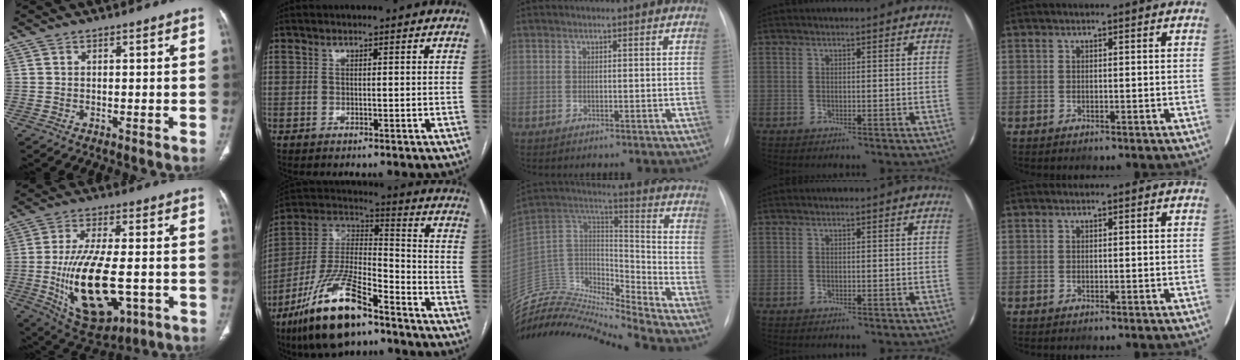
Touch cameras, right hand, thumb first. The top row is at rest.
{"thumb": {"total": 19.7, "force": [-4.0, 9.0, 17.0], "torque": [-0.306, -0.003, -0.045]}, "index": {"total": 19.4, "force": [-12.7, 5.5, 13.6], "torque": [-0.293, -0.013, -0.234]}, "middle": {"total": 19.4, "force": [-19.1, 0.1, 3.5], "torque": [-0.062, 0.057, -0.339]}}